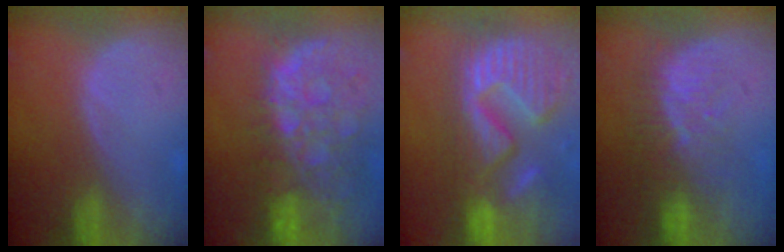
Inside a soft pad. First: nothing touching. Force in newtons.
{"total": 12.2, "press": 10.1, "slide": 6.8}
{"total": 14.7, "press": 12.3, "slide": 8.1}
{"total": 8.5, "press": 7.8, "slide": 3.5}